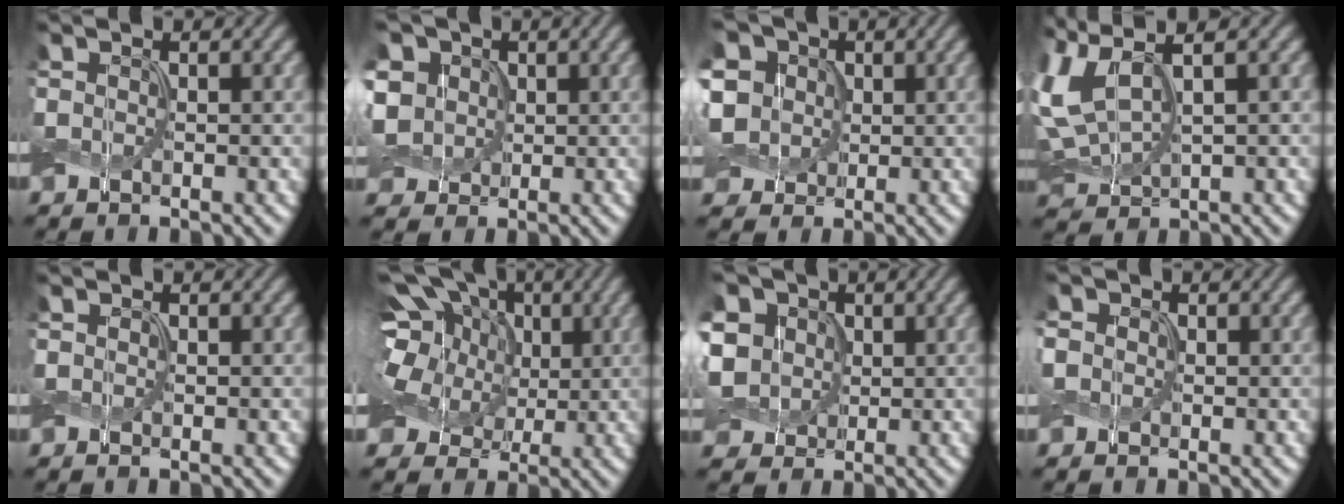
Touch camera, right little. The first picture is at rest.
{"total": 6.1, "force": [1.3, 5.1, 3.0], "torque": [-0.094, 0.030, 0.009]}
{"total": 9.1, "force": [2.3, 7.4, 4.7], "torque": [-0.120, 0.029, 0.026]}
{"total": 7.3, "force": [2.2, 3.5, 6.1], "torque": [-0.157, 0.022, 0.040]}
{"total": 0.0}
{"total": 14.4, "force": [3.6, 11.4, 8.1], "torque": [-0.171, 0.047, 0.042]}
{"total": 8.7, "force": [1.9, 7.1, 4.6], "torque": [-0.117, 0.033, 0.016]}
{"total": 1.5, "force": [0.2, 1.4, 0.5], "torque": [-0.010, 0.006, -0.001]}